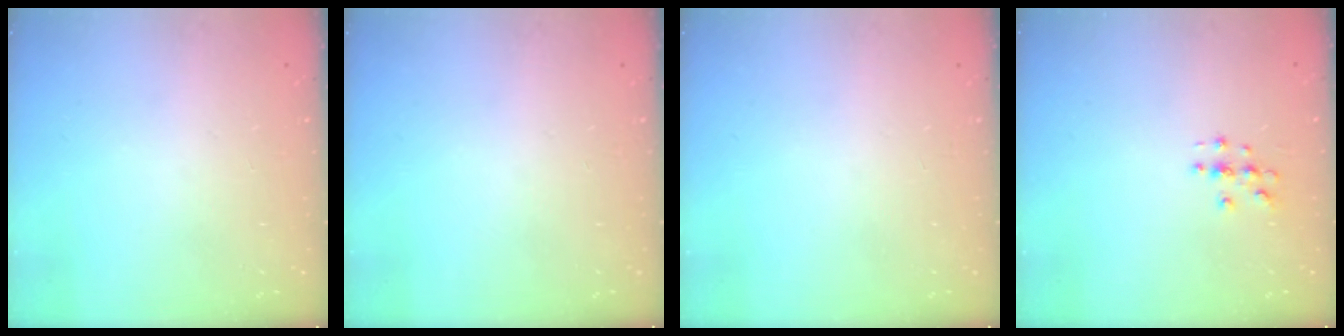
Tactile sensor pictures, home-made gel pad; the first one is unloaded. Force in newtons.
{"total": 0.0}
{"total": 0.0}
{"total": 3.1, "press": 3.1, "slide": 0.3}